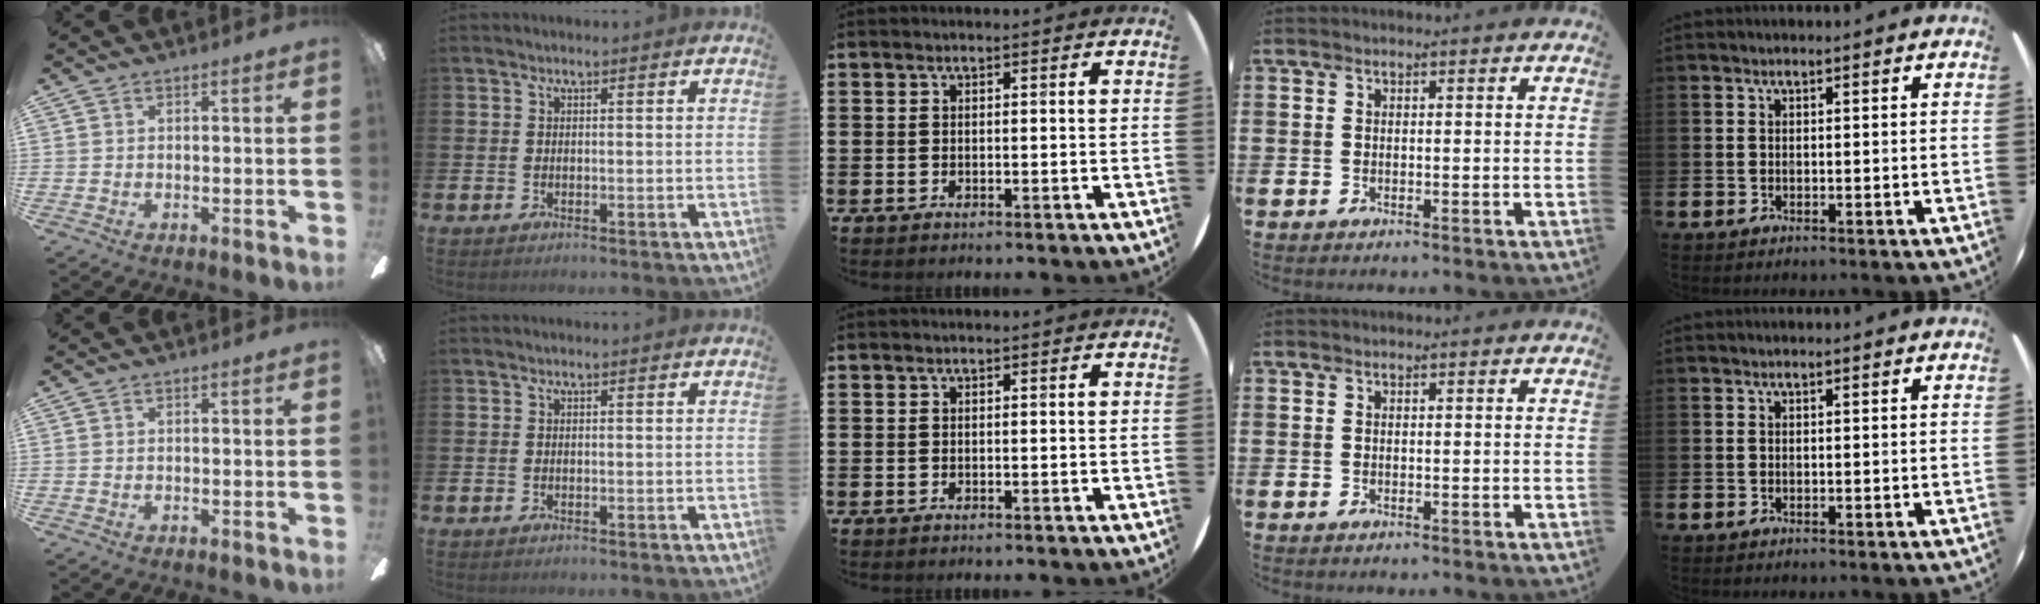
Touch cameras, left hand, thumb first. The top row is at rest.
{}